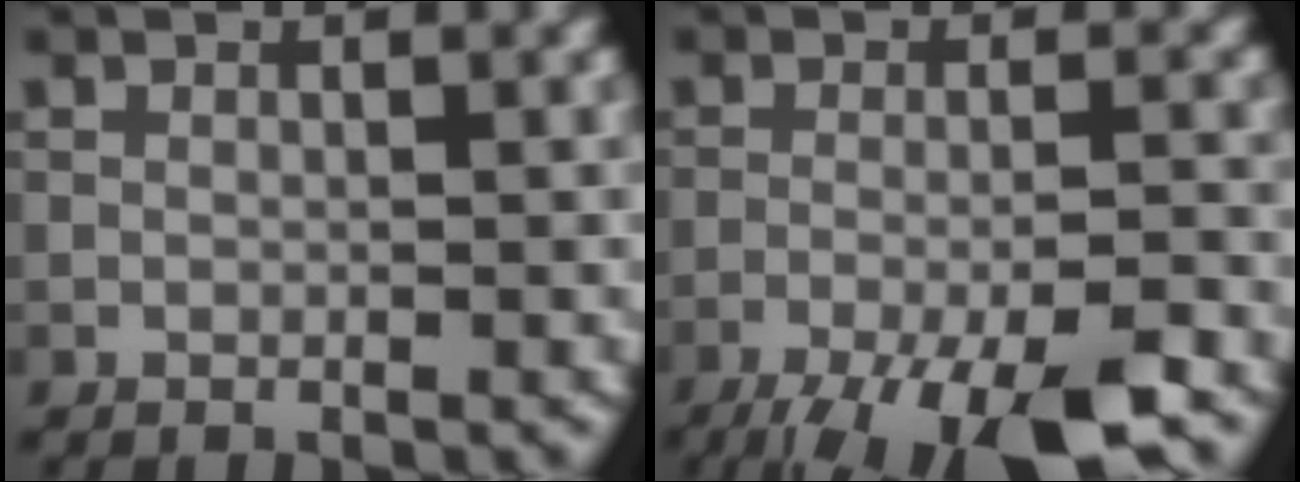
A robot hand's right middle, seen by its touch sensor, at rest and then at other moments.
{"total": 10.5, "force": [-7.6, 2.2, 7.0], "torque": [-0.111, -0.027, -0.115]}